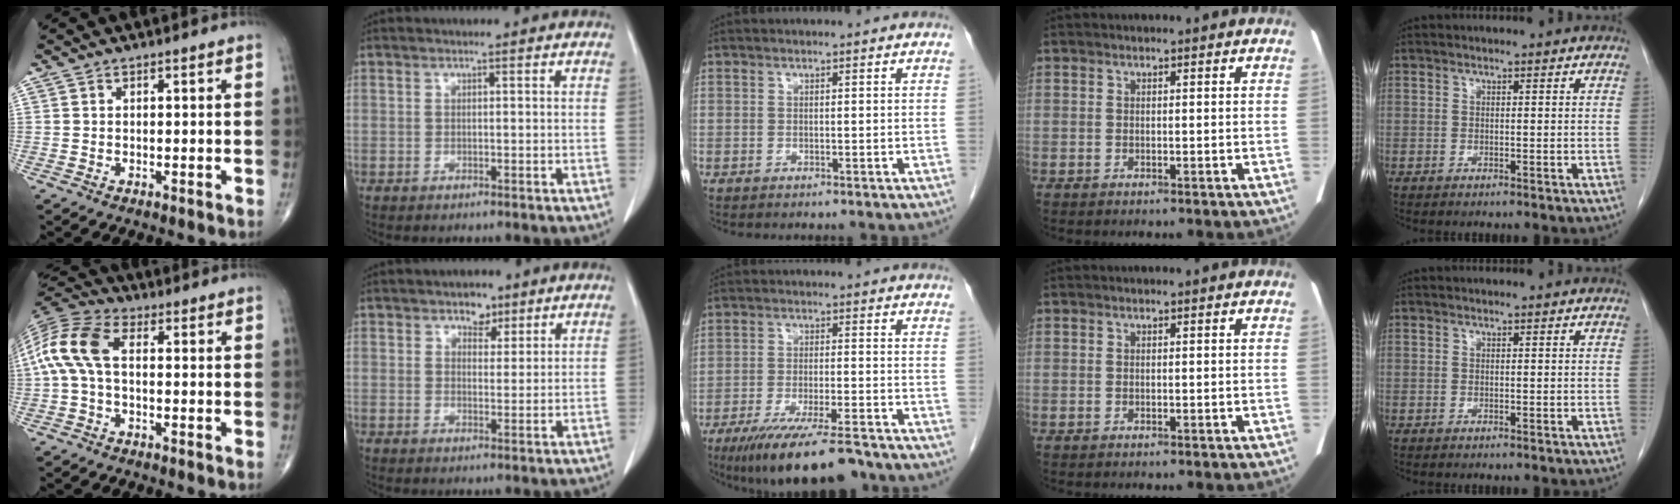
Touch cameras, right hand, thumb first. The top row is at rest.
{"thumb": {"total": 10.7, "force": [0.3, 5.9, 9.0], "torque": [-0.201, 0.030, -0.003]}, "index": {"total": 3.2, "force": [2.1, 2.0, 1.4], "torque": [-0.016, 0.003, 0.031]}, "middle": {"total": 17.3, "force": [-12.9, 8.0, 8.3], "torque": [-0.119, 0.003, -0.162]}}